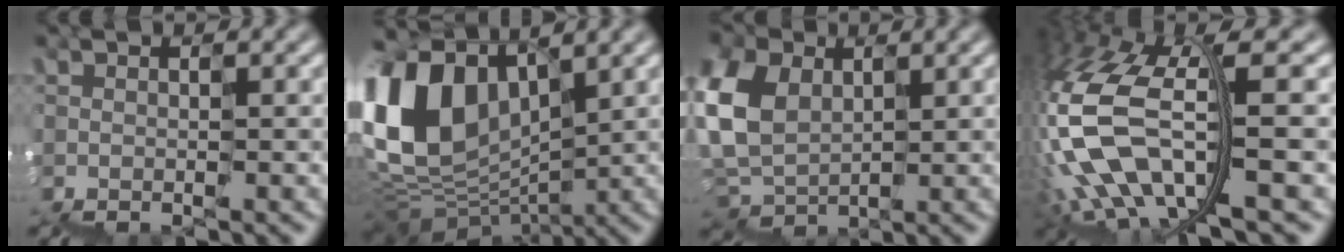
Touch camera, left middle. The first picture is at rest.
{"total": 7.9, "force": [3.6, 5.8, 3.9], "torque": [-0.107, 0.019, 0.065]}
{"total": 4.5, "force": [2.1, 3.9, 1.0], "torque": [-0.065, 0.027, 0.032]}
{"total": 9.7, "force": [-2.3, 4.3, 8.4], "torque": [-0.207, 0.010, -0.043]}